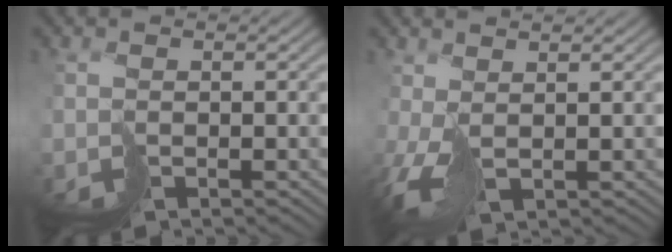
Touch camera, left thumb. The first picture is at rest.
{"total": 3.0, "force": [0.6, 1.0, 2.8], "torque": [-0.066, 0.005, 0.011]}